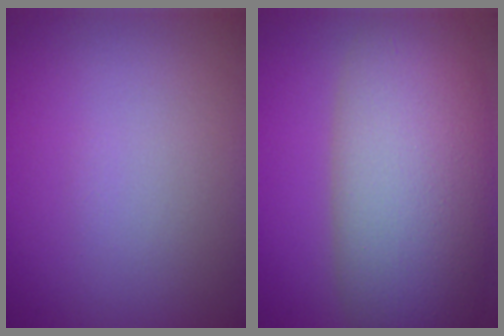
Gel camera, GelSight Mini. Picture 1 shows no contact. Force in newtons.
{"total": 10.8, "press": 10.8, "slide": 0.5}